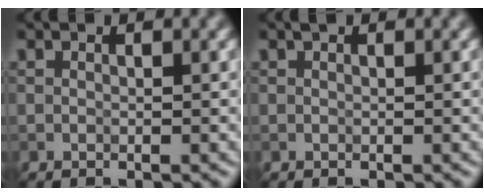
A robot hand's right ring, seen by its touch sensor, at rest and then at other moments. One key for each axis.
{"total": 0.0}